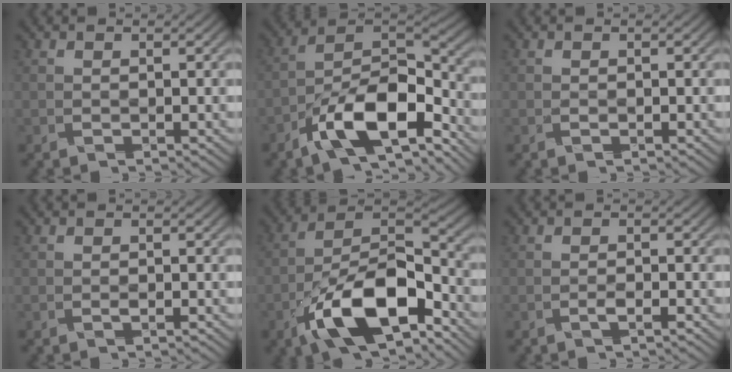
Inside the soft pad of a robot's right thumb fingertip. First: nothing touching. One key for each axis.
{"total": 13.3, "fx": -8.4, "fy": 5.0, "fz": 9.0, "tx": -0.149, "ty": -0.001, "tz": -0.165}
{"total": 0.0}
{"total": 0.5, "fx": -0.4, "fy": 0.0, "fz": 0.3, "tx": -0.003, "ty": 0.003, "tz": -0.005}
{"total": 14.2, "fx": -7.8, "fy": 6.0, "fz": 10.2, "tx": -0.184, "ty": -0.005, "tz": -0.152}
{"total": 1.2, "fx": -0.9, "fy": 0.1, "fz": 0.7, "tx": -0.008, "ty": 0.001, "tz": -0.016}